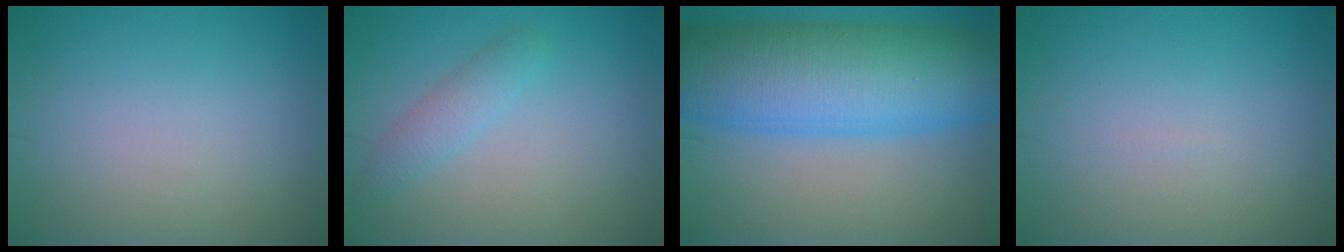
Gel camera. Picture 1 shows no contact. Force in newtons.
{"total": 1.9, "press": 1.9, "slide": 0.1}
{"total": 13.3, "press": 13.3, "slide": 0.5}
{"total": 0.0}